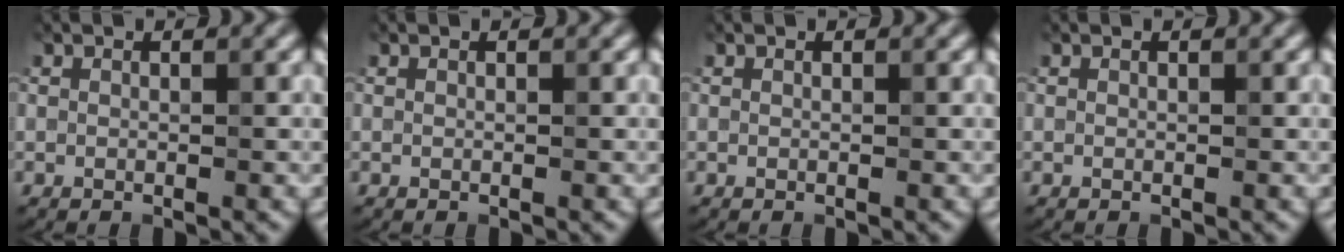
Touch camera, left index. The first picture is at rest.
{"total": 0.0}
{"total": 0.0}
{"total": 0.0}